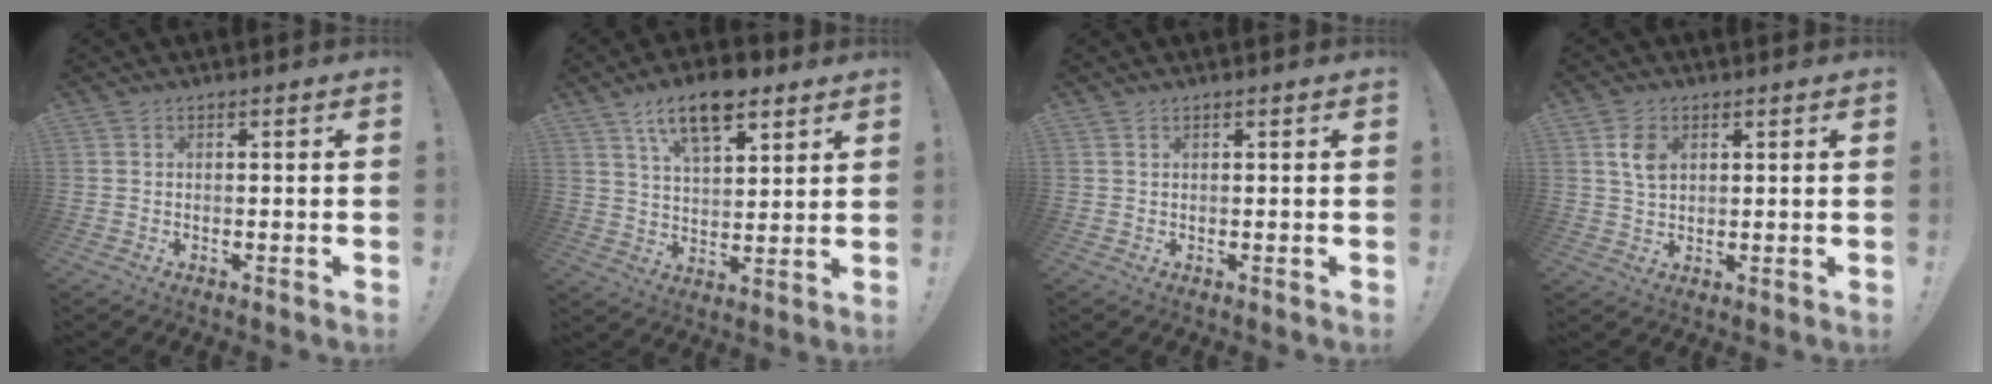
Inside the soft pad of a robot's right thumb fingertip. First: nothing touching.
{"total": 12.6, "force": [8.1, 5.8, 7.8], "torque": [-0.127, -0.031, 0.142]}
{"total": 0.6, "force": [0.4, 0.0, 0.5], "torque": [-0.017, 0.003, 0.009]}
{"total": 5.8, "force": [2.1, 3.8, 3.9], "torque": [-0.061, -0.002, 0.039]}